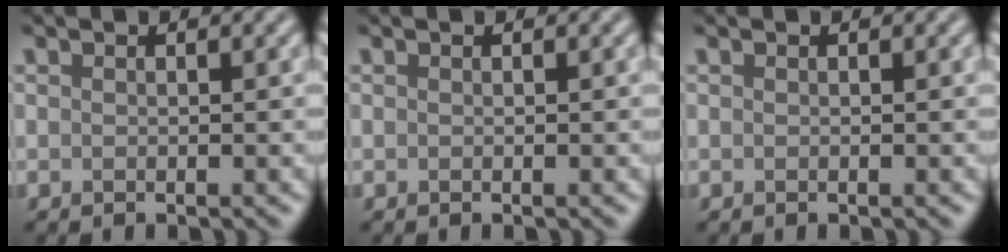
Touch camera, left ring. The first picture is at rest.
{"total": 0.0}
{"total": 0.0}